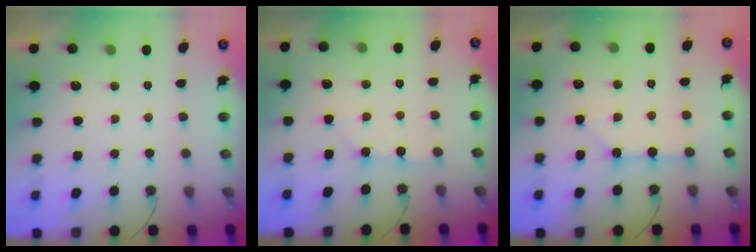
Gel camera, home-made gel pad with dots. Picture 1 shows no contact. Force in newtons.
{"total": 1.6, "press": 1.6, "slide": 0.3}
{"total": 2.7, "press": 2.6, "slide": 0.3}